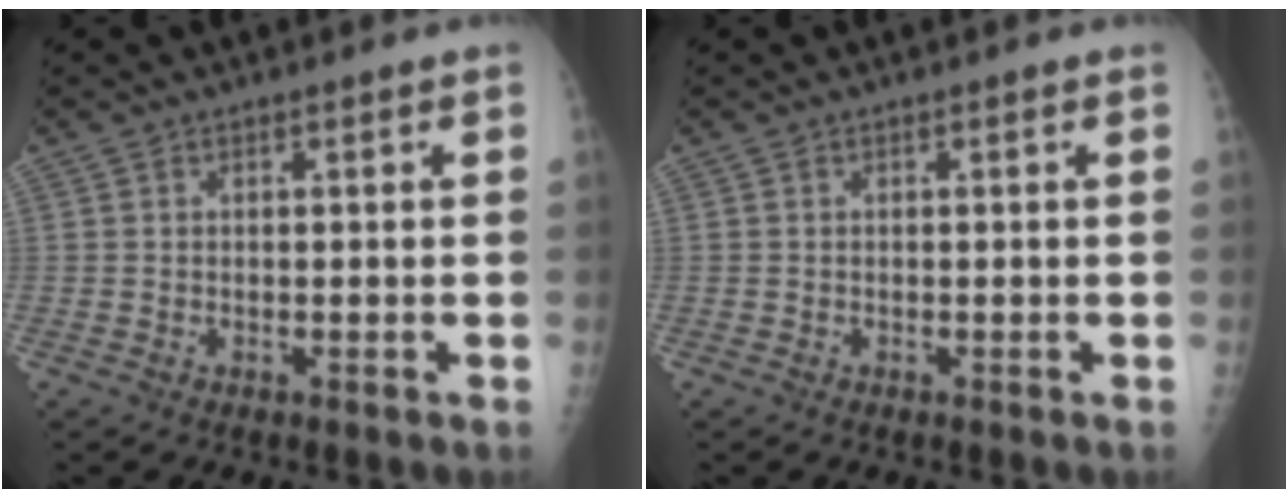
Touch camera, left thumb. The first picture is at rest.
{"total": 0.0}